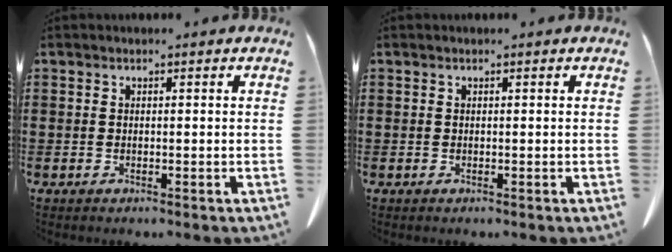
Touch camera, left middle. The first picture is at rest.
{"total": 0.0}